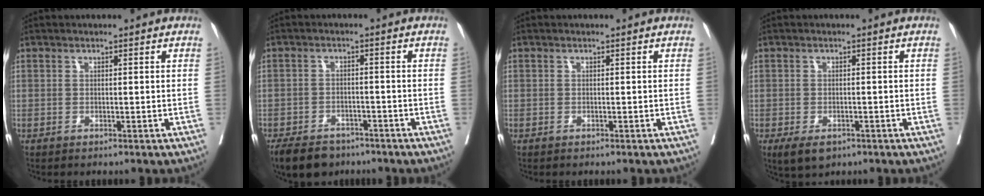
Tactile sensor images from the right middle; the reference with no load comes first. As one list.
[{"total": 8.0, "force": [-6.2, 4.2, 2.9], "torque": [-0.045, -0.004, -0.097]}, {"total": 0.0}, {"total": 4.3, "force": [-2.6, 2.2, 2.6], "torque": [-0.045, -0.007, -0.038]}]